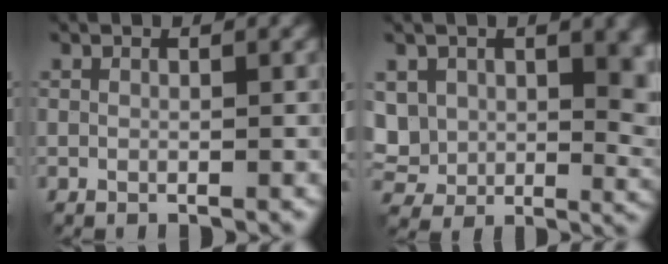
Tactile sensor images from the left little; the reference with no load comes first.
{"total": 9.7, "force": [2.6, 7.4, 5.7], "torque": [-0.118, -0.020, 0.049]}